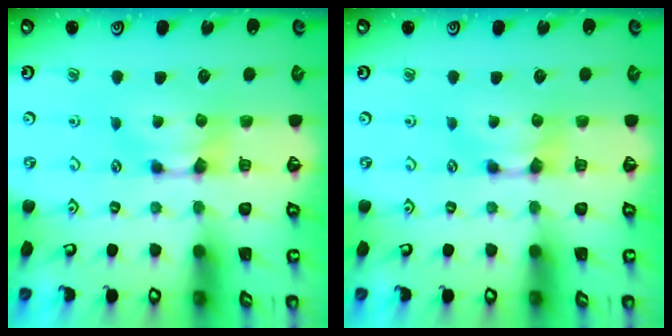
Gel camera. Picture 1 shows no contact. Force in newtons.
{"total": 0.0}